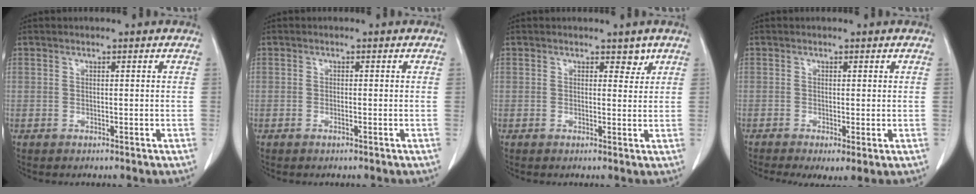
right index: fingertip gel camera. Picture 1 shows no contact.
{"total": 0.5, "force": [-0.2, 0.0, 0.5], "torque": [-0.011, -0.001, -0.002]}
{"total": 2.0, "force": [1.5, 1.1, 0.7], "torque": [-0.001, -0.007, 0.018]}
{"total": 3.5, "force": [-1.2, 1.0, 3.1], "torque": [-0.046, -0.014, -0.015]}